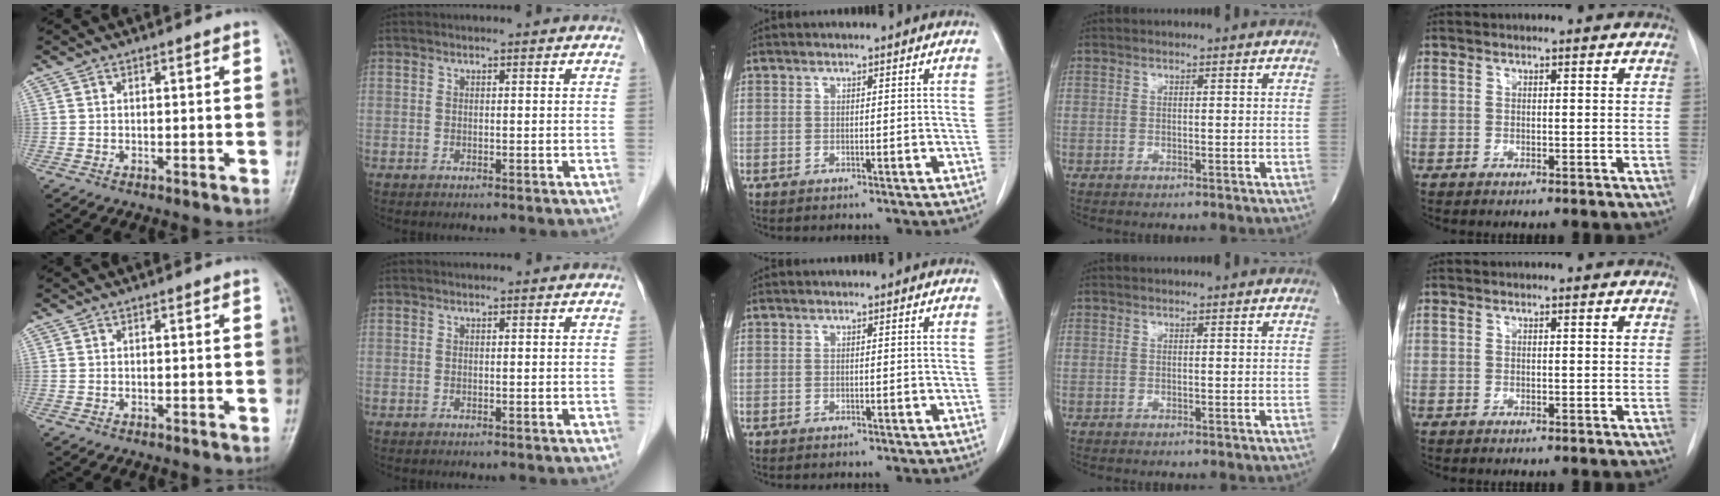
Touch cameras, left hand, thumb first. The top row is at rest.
{}